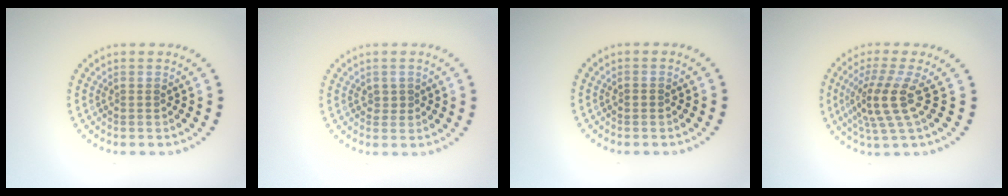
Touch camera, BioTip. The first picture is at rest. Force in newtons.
{"total": 0.5, "press": 0.5, "slide": 0.2}
{"total": 0.7, "press": 0.7, "slide": 0.1}
{"total": 4.1, "press": 3.0, "slide": 2.8}